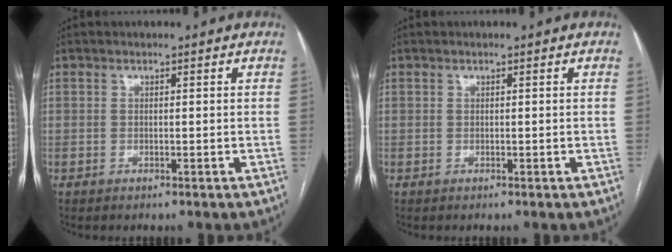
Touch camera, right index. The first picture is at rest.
{"total": 0.0}